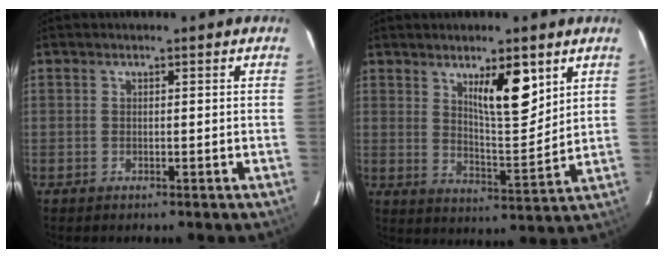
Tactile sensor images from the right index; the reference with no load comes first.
{"total": 9.0, "force": [4.8, 2.1, 7.4], "torque": [-0.122, -0.011, 0.083]}